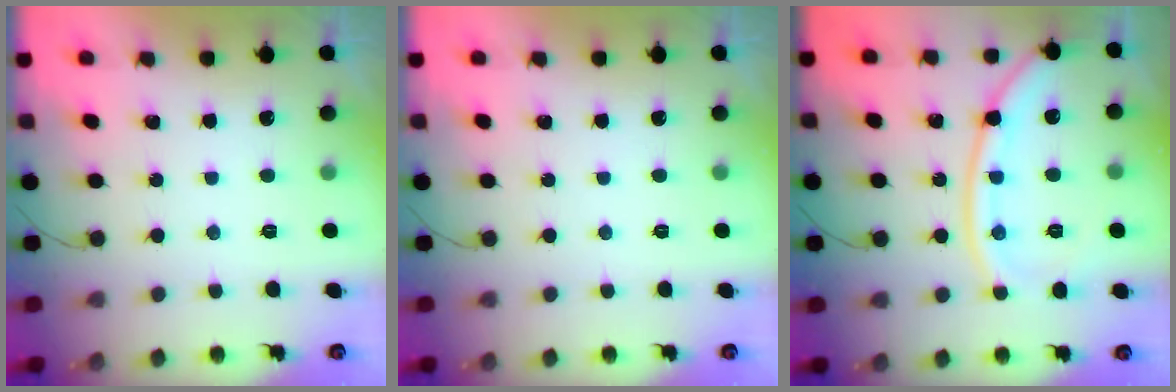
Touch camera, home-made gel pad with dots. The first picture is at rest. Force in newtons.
{"total": 0.0}
{"total": 14.4, "press": 14.4, "slide": 1.0}